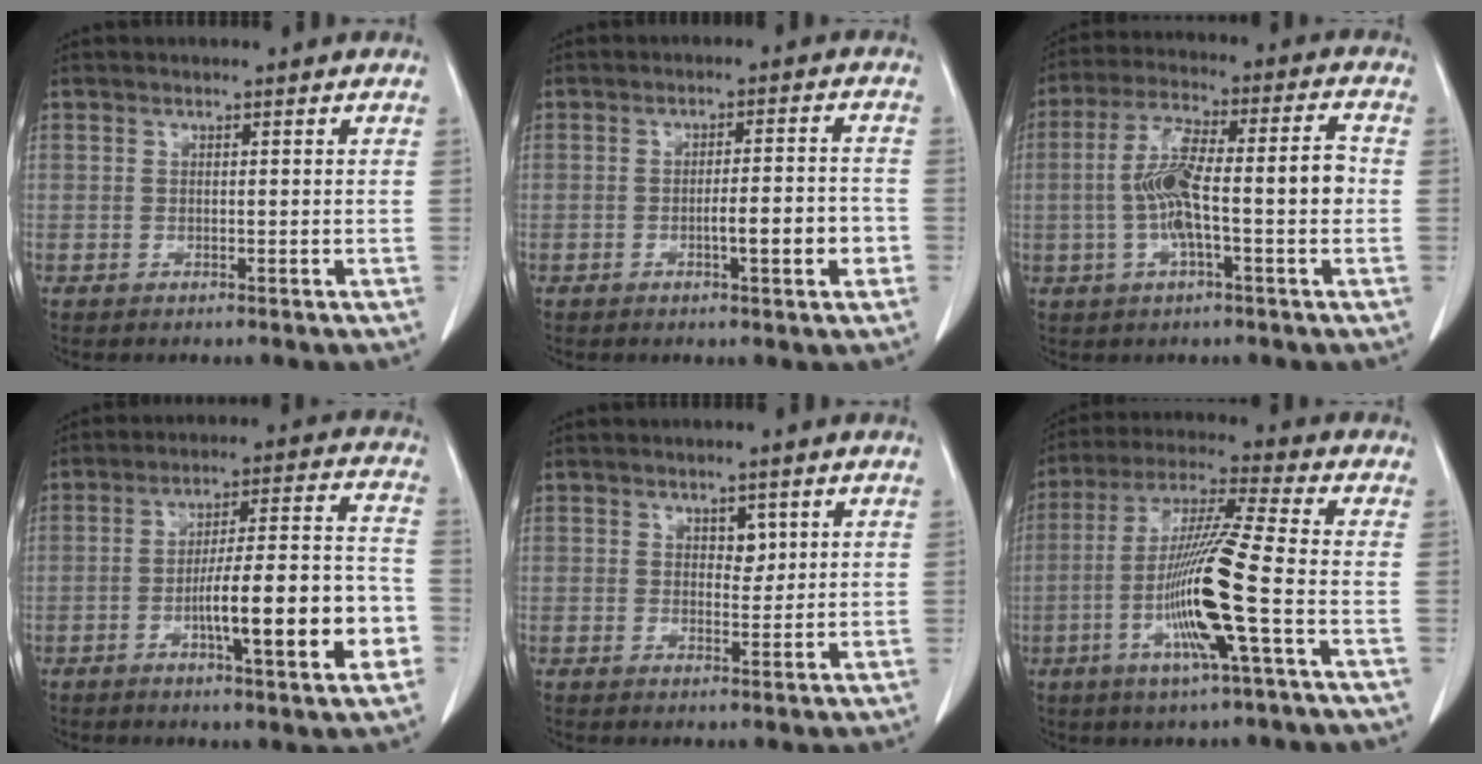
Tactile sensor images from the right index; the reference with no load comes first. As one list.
[{"total": 6.0, "force": [-2.0, 0.8, 5.6], "torque": [-0.084, 0.007, -0.024]}, {"total": 12.0, "force": [-1.4, 2.0, 11.8], "torque": [-0.214, 0.030, -0.025]}, {"total": 15.3, "force": [-4.7, 2.0, 14.5], "torque": [-0.218, 0.014, -0.068]}, {"total": 2.3, "force": [1.1, 1.4, 1.5], "torque": [-0.017, -0.003, 0.017]}, {"total": 14.0, "force": [-3.8, -0.7, 13.5], "torque": [-0.269, -0.010, -0.079]}]